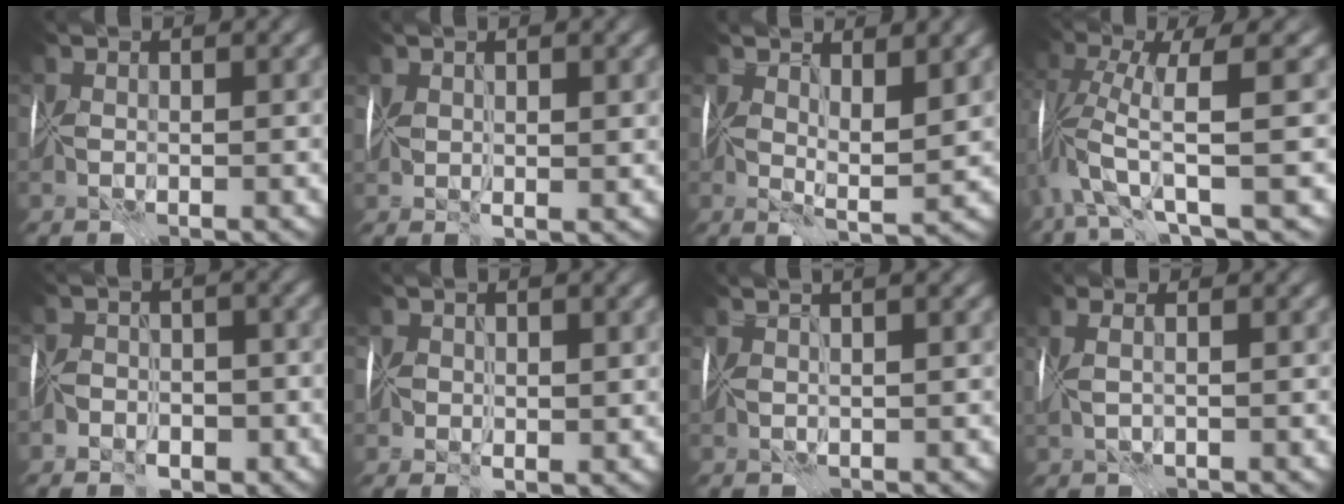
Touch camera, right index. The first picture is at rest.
{"total": 1.7, "force": [0.6, 0.5, 1.5], "torque": [-0.029, -0.003, 0.014]}
{"total": 3.6, "force": [1.7, 0.7, 3.1], "torque": [-0.055, -0.010, 0.031]}
{"total": 7.4, "force": [-1.1, 1.2, 7.3], "torque": [-0.141, 0.005, -0.028]}
{"total": 4.0, "force": [-3.0, 2.4, 1.3], "torque": [0.009, 0.000, -0.058]}
{"total": 1.7, "force": [0.0, 1.2, 1.2], "torque": [-0.017, -0.005, 0.001]}
{"total": 2.5, "force": [1.7, 0.2, 1.8], "torque": [-0.016, 0.016, 0.013]}
{"total": 1.6, "force": [0.8, 0.2, 1.4], "torque": [-0.025, 0.015, 0.007]}